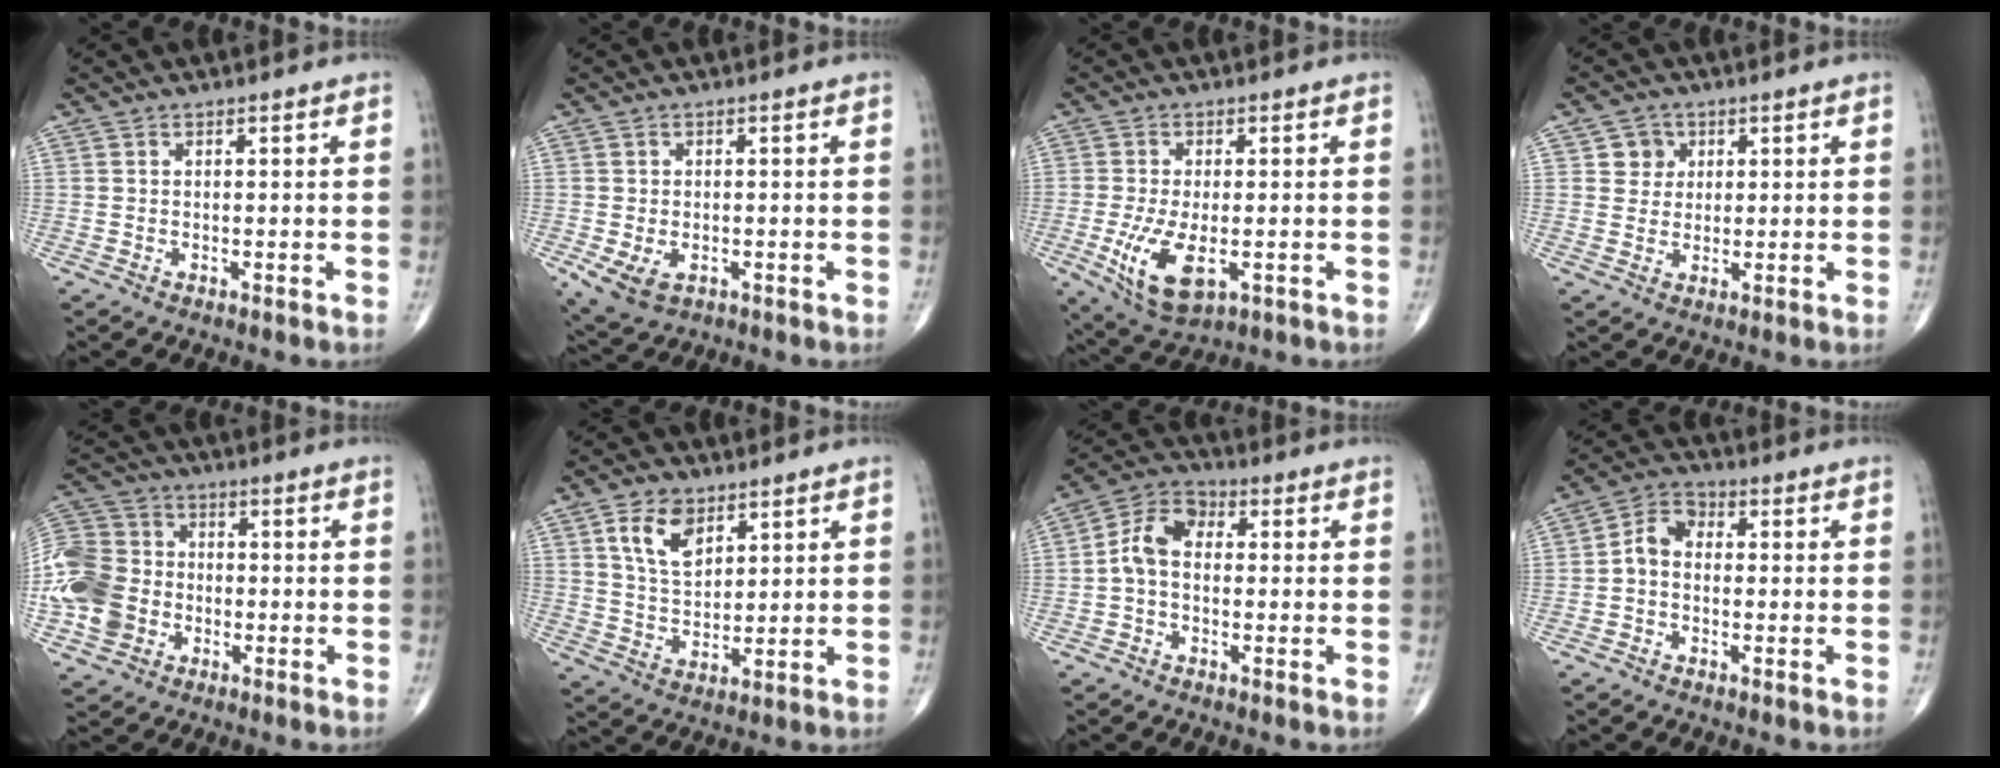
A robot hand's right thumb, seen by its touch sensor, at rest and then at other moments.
{"total": 5.8, "force": [-1.8, 3.8, 3.9], "torque": [-0.071, -0.003, -0.022]}
{"total": 9.5, "force": [-2.5, 4.5, 8.0], "torque": [-0.156, -0.015, -0.034]}
{"total": 4.0, "force": [1.4, 3.7, 0.7], "torque": [0.013, -0.002, 0.018]}
{"total": 14.1, "force": [-3.5, 11.6, 7.2], "torque": [-0.141, 0.022, -0.072]}
{"total": 8.3, "force": [4.1, 5.1, 5.1], "torque": [-0.076, -0.023, 0.080]}
{"total": 7.8, "force": [0.0, 5.3, 5.7], "torque": [-0.097, 0.027, -0.012]}
{"total": 5.7, "force": [-0.4, 4.2, 3.8], "torque": [-0.056, 0.021, -0.020]}